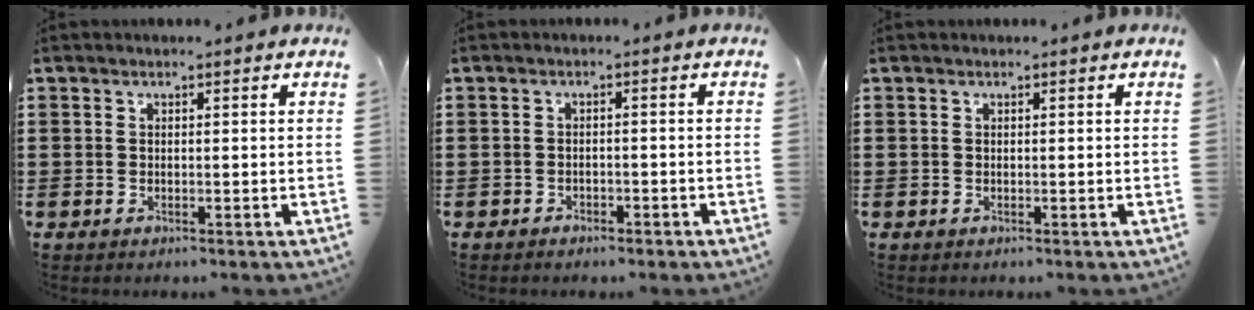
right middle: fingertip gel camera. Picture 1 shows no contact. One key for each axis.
{"total": 1.2, "fx": -1.2, "fy": 0.4, "fz": 0.1, "tx": -0.008, "ty": 0.000, "tz": -0.025}
{"total": 0.0}